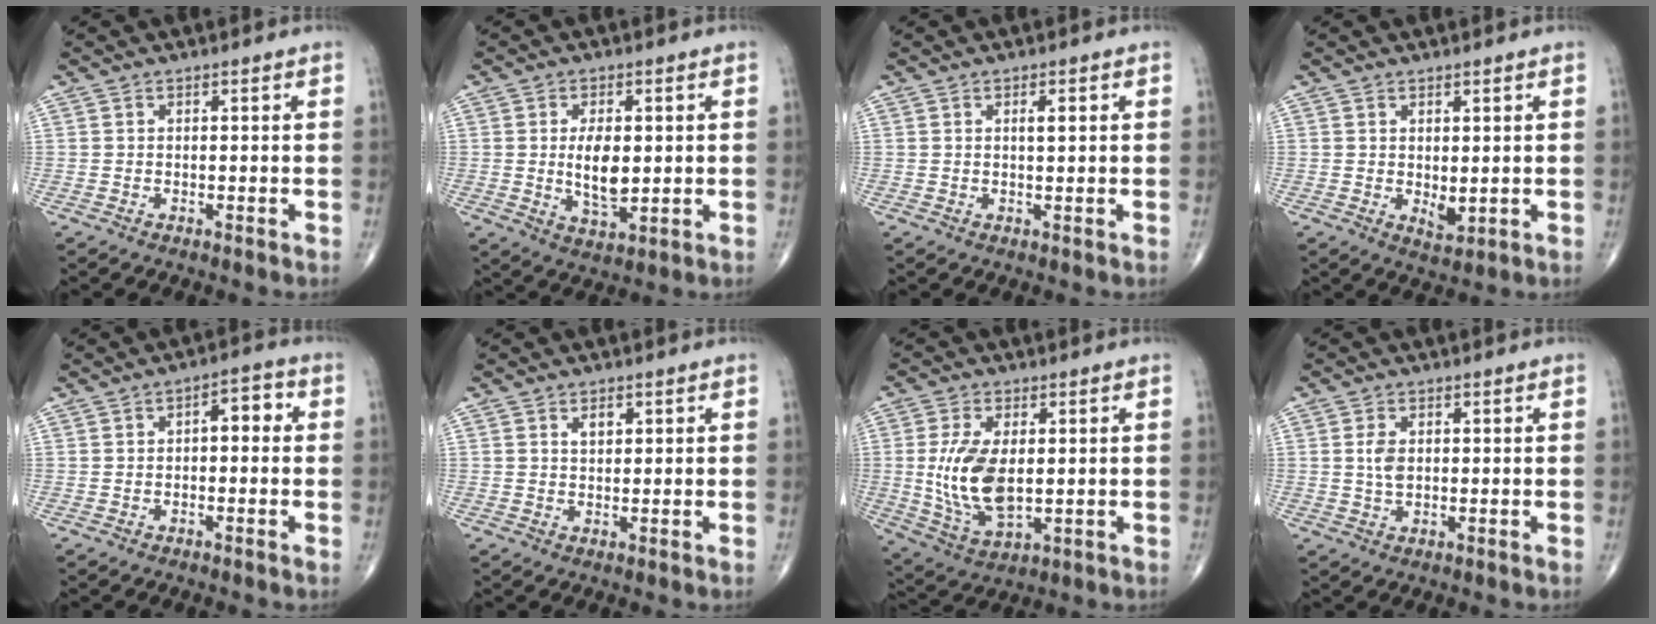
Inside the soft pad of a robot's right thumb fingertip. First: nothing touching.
{"total": 7.8, "force": [0.3, 3.9, 6.7], "torque": [-0.106, -0.013, 0.010]}
{"total": 2.0, "force": [0.6, 0.5, 1.8], "torque": [-0.029, 0.000, 0.007]}
{"total": 3.0, "force": [0.2, 1.6, 2.6], "torque": [-0.031, -0.011, 0.010]}
{"total": 4.4, "force": [0.3, 2.3, 3.8], "torque": [-0.035, 0.019, -0.006]}
{"total": 1.9, "force": [1.0, 1.0, 1.3], "torque": [-0.016, -0.004, 0.017]}
{"total": 12.4, "force": [0.5, 6.4, 10.6], "torque": [-0.211, -0.015, 0.020]}
{"total": 3.1, "force": [0.5, 1.8, 2.4], "torque": [-0.043, -0.004, 0.010]}